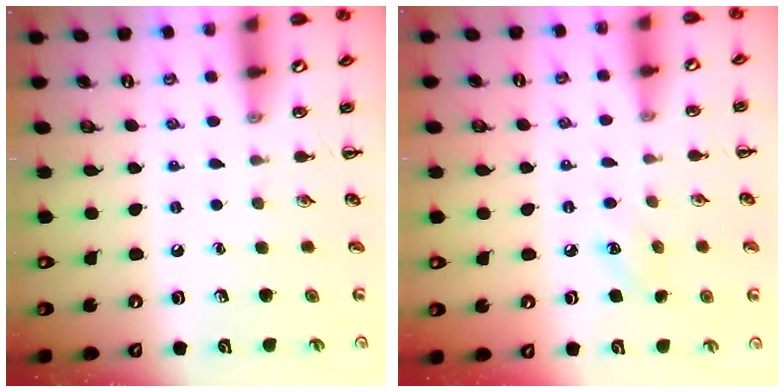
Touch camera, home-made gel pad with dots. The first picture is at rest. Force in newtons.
{"total": 6.4, "press": 6.2, "slide": 1.7}